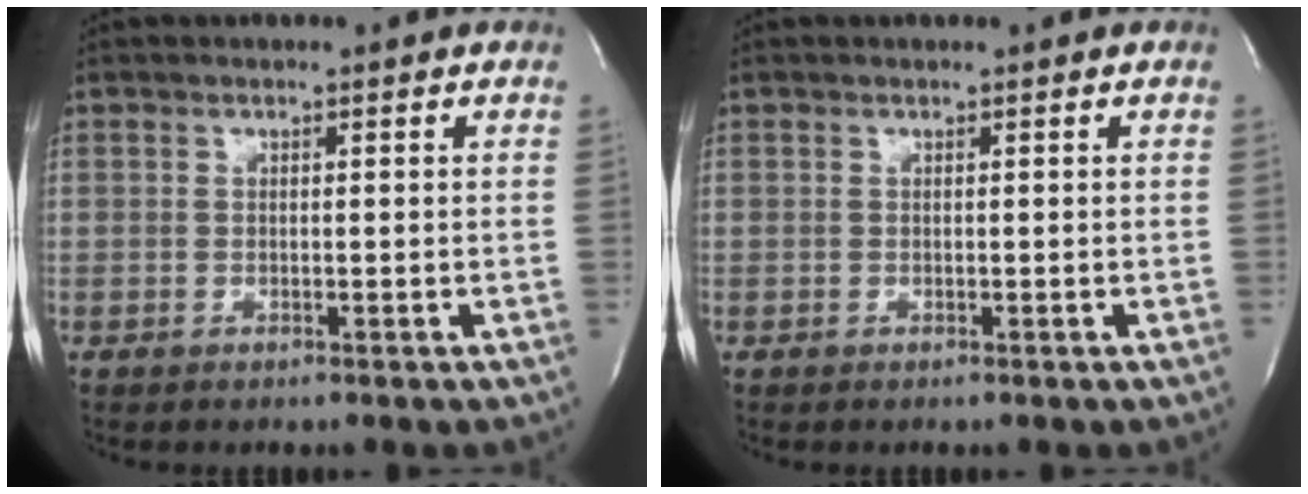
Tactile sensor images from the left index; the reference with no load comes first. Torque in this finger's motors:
{"motor_torque": [0.01, -0.01, 0.00, 0.00]}